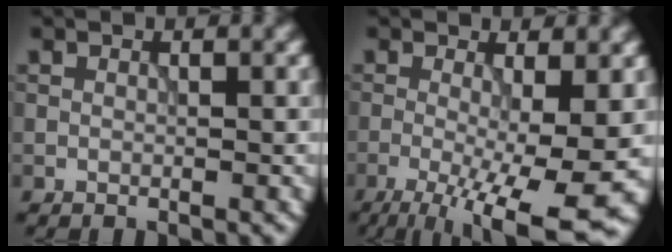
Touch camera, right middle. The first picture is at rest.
{"total": 10.3, "force": [-3.3, 2.7, 9.4], "torque": [-0.146, -0.012, -0.046]}